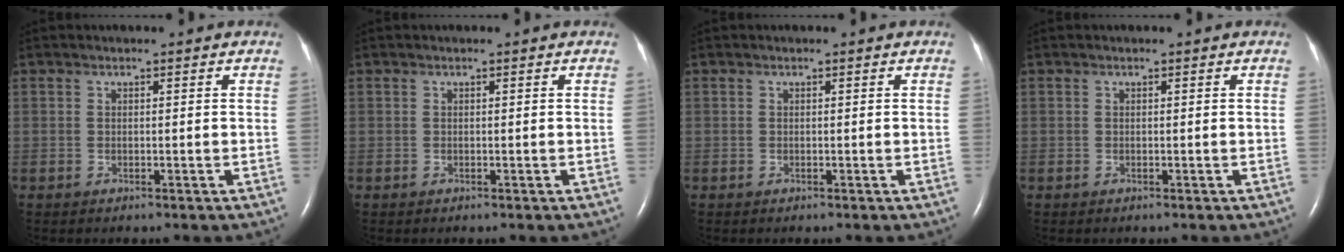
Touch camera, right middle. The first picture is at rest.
{"total": 0.0}
{"total": 0.0}
{"total": 0.0}